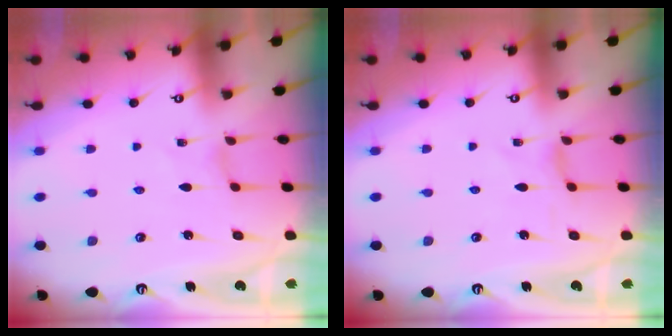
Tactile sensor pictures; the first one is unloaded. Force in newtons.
{"total": 0.0}